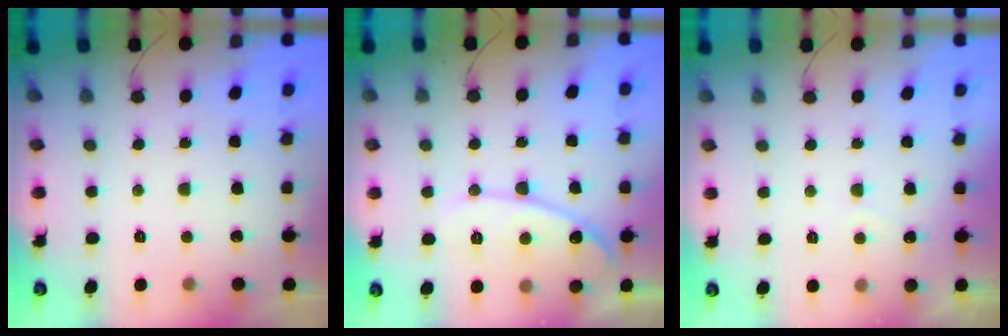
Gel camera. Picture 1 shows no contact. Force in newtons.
{"total": 12.1, "press": 12.0, "slide": 1.1}
{"total": 1.8, "press": 1.8, "slide": 0.1}